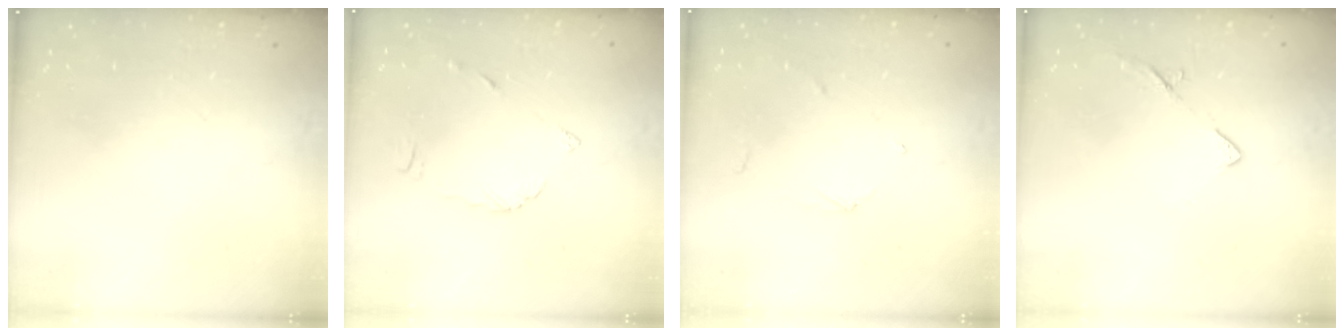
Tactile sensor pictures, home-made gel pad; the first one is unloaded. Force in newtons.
{"total": 4.5, "press": 4.5, "slide": 0.5}
{"total": 2.4, "press": 2.4, "slide": 0.2}
{"total": 7.5, "press": 7.4, "slide": 0.8}